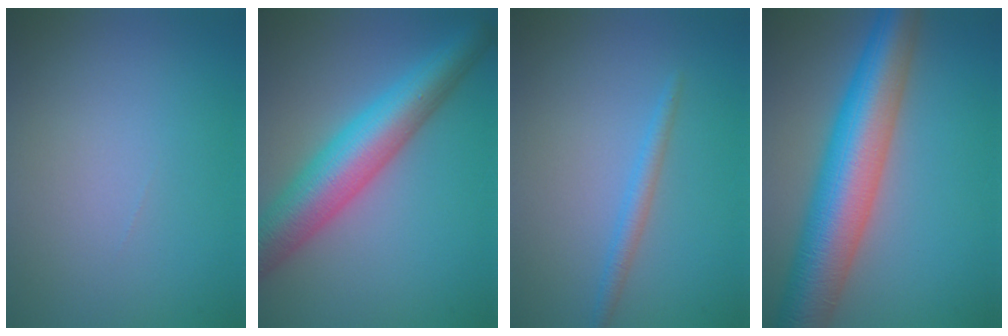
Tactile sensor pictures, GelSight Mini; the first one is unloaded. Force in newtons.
{"total": 8.3, "press": 8.3, "slide": 0.1}
{"total": 1.6, "press": 1.6, "slide": 0.1}
{"total": 10.7, "press": 10.7, "slide": 0.3}